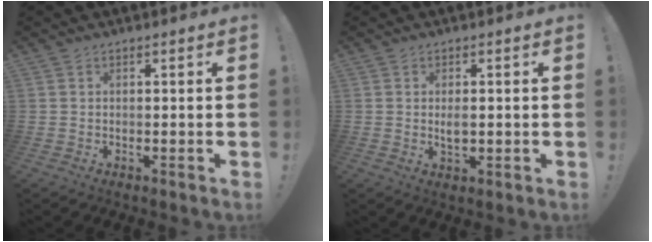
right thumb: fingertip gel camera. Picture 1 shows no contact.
{"total": 2.9, "force": [0.3, 1.7, 2.3], "torque": [-0.021, -0.005, 0.000]}